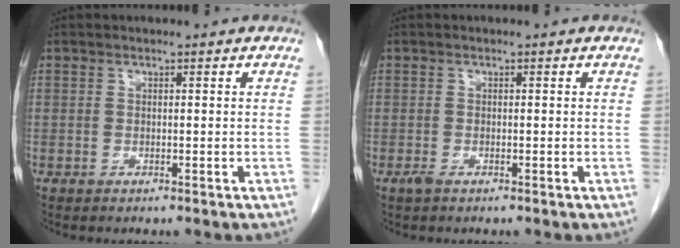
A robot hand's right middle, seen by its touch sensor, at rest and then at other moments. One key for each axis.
{"total": 0.8, "fx": -0.6, "fy": 0.2, "fz": 0.5, "tx": -0.016, "ty": -0.003, "tz": -0.009}